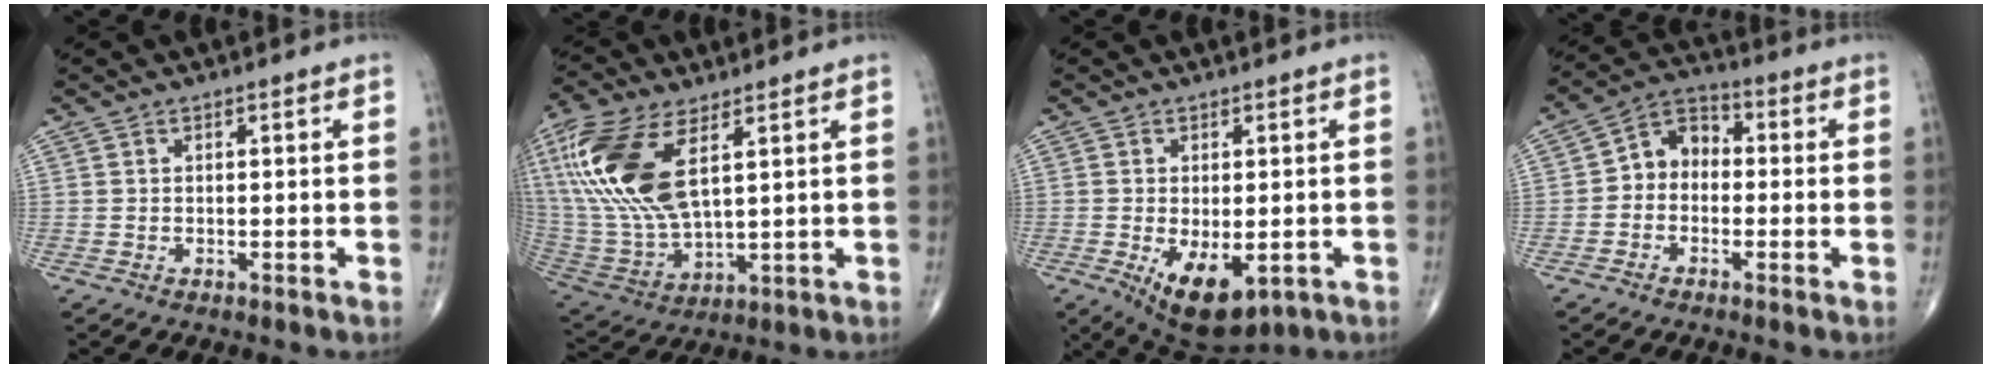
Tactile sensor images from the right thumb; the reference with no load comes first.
{"total": 20.1, "force": [6.9, 9.0, 16.6], "torque": [-0.371, -0.020, 0.139]}
{"total": 9.9, "force": [-3.1, 5.1, 7.9], "torque": [-0.116, -0.012, -0.033]}
{"total": 6.6, "force": [-0.8, 5.2, 4.0], "torque": [-0.040, 0.029, -0.035]}